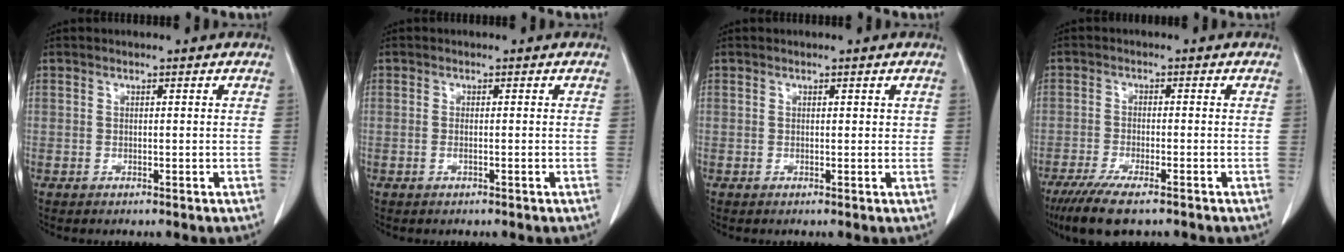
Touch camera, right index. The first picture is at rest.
{"total": 0.8, "force": [-0.2, 0.0, 0.8], "torque": [-0.018, -0.002, -0.002]}
{"total": 0.8, "force": [0.4, 0.5, 0.6], "torque": [-0.001, 0.000, 0.004]}
{"total": 8.6, "force": [-6.3, 1.3, 5.7], "torque": [-0.094, -0.020, -0.101]}